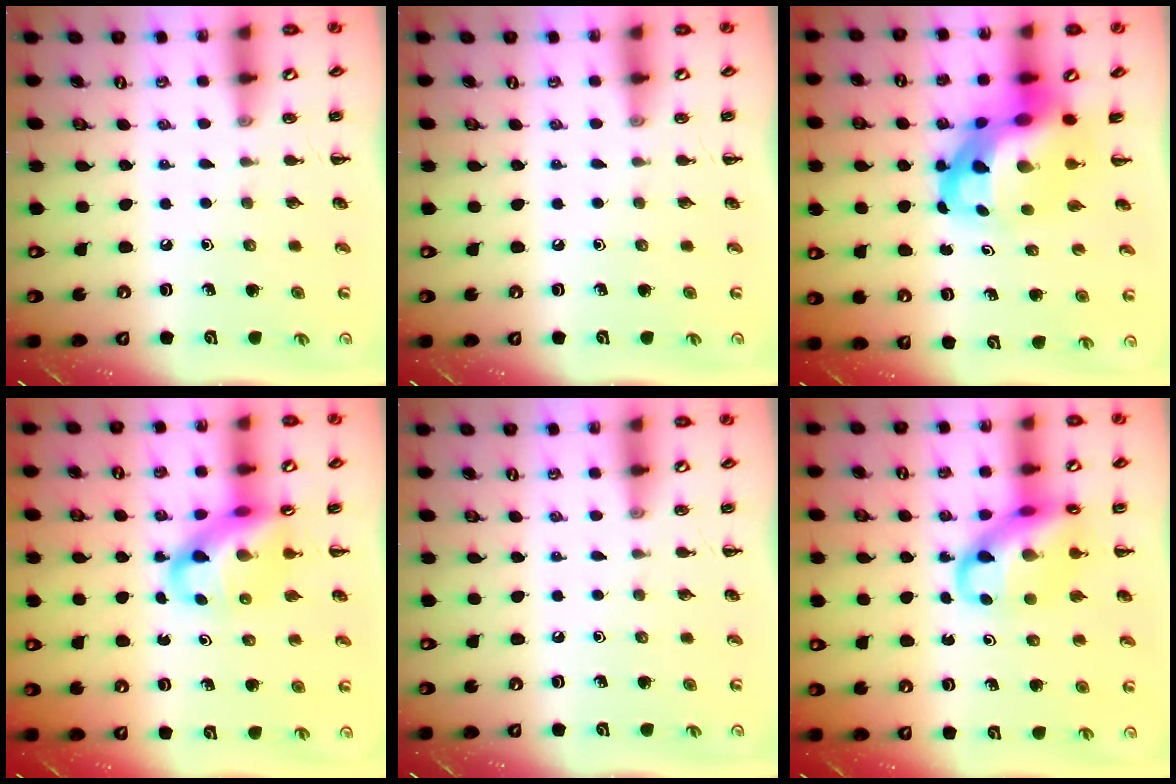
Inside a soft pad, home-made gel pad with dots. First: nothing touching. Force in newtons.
{"total": 0.0}
{"total": 11.8, "press": 11.3, "slide": 3.2}
{"total": 10.2, "press": 9.8, "slide": 2.8}
{"total": 0.0}
{"total": 13.7, "press": 13.2, "slide": 3.8}